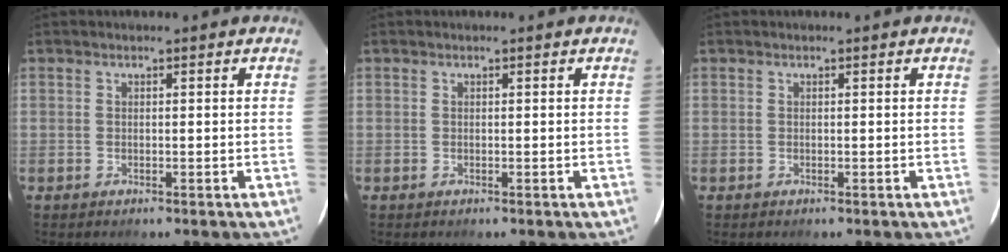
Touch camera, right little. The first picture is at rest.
{"total": 0.0}
{"total": 0.0}